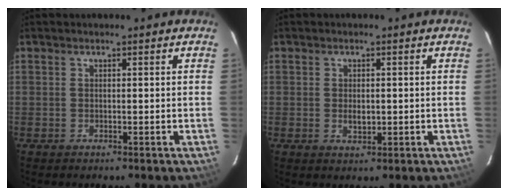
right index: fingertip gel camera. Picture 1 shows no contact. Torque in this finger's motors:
{"motor_torque": [0.03, 0.02, 0.12, 0.01]}